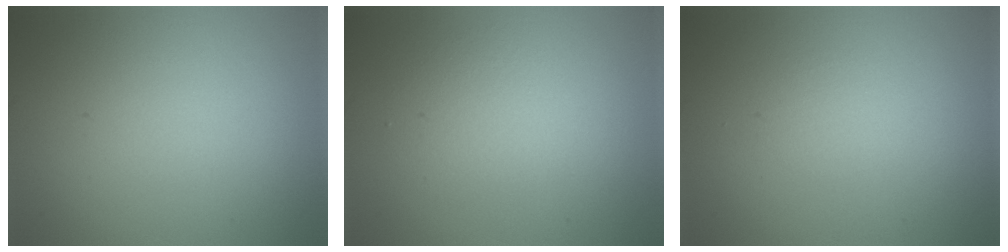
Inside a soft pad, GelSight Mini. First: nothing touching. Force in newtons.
{"total": 2.2, "press": 2.2, "slide": 0.1}
{"total": 0.7, "press": 0.7, "slide": 0.1}